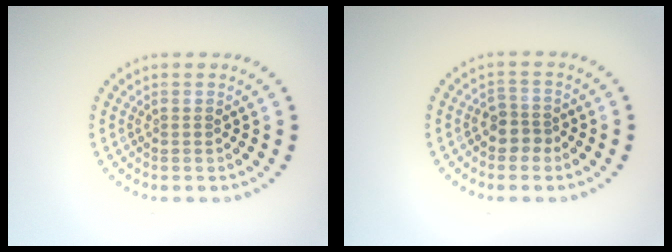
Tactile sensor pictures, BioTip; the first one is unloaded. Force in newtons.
{"total": 2.0, "press": 1.7, "slide": 1.0}